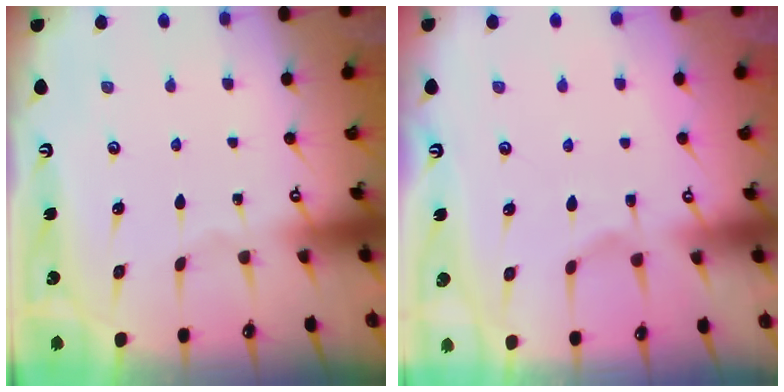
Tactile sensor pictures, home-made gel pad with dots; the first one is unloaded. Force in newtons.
{"total": 1.5, "press": 0.9, "slide": 1.2}